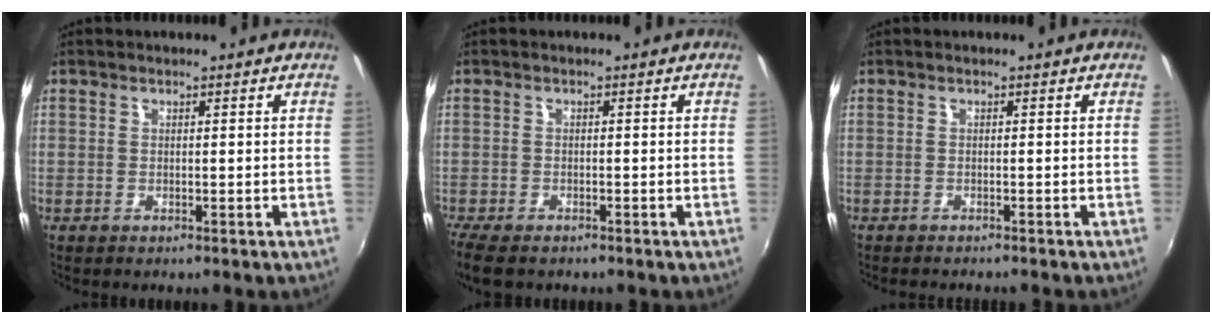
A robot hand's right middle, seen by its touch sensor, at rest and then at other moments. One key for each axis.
{"total": 5.7, "fx": -4.4, "fy": 1.9, "fz": 3.0, "tx": -0.079, "ty": -0.029, "tz": -0.085}
{"total": 2.0, "fx": -1.9, "fy": 0.2, "fz": 0.6, "tx": -0.020, "ty": -0.013, "tz": -0.032}